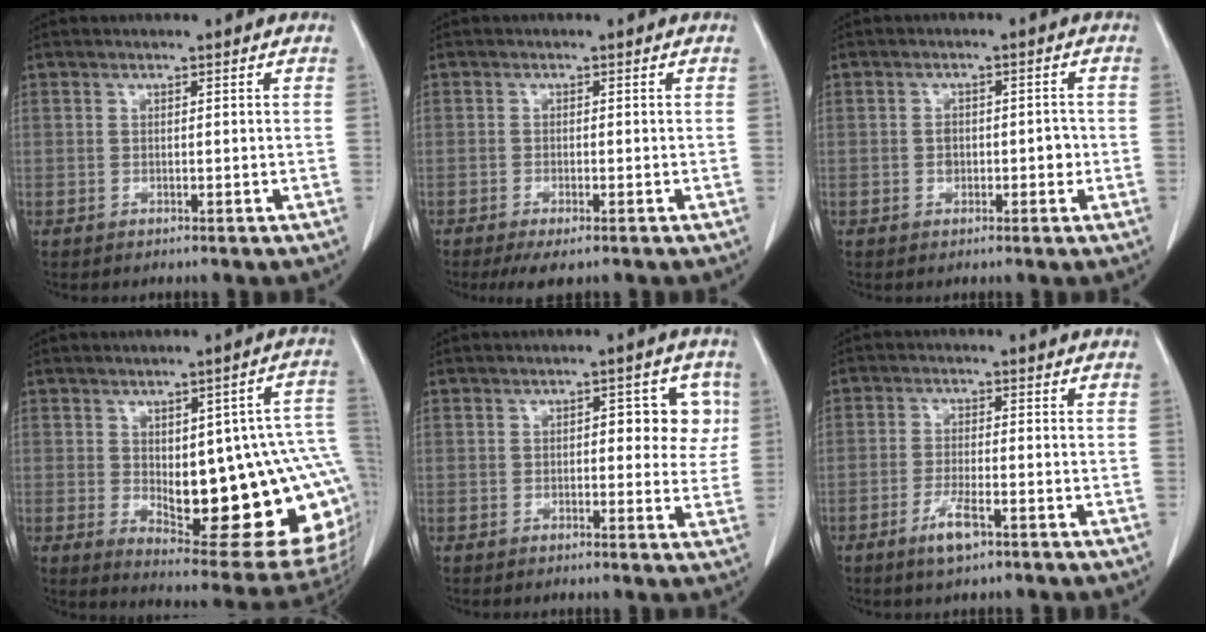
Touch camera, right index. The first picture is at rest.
{"total": 3.3, "force": [-2.2, 0.7, 2.4], "torque": [-0.038, -0.008, -0.034]}
{"total": 3.0, "force": [-0.5, 1.9, 2.3], "torque": [-0.029, 0.007, -0.006]}
{"total": 23.1, "force": [-2.1, 6.6, 22.0], "torque": [-0.214, 0.009, -0.002]}
{"total": 6.0, "force": [1.2, 3.0, 5.0], "torque": [-0.043, 0.015, 0.012]}
{"total": 4.3, "force": [-2.5, 0.7, 3.4], "torque": [-0.068, -0.004, -0.047]}